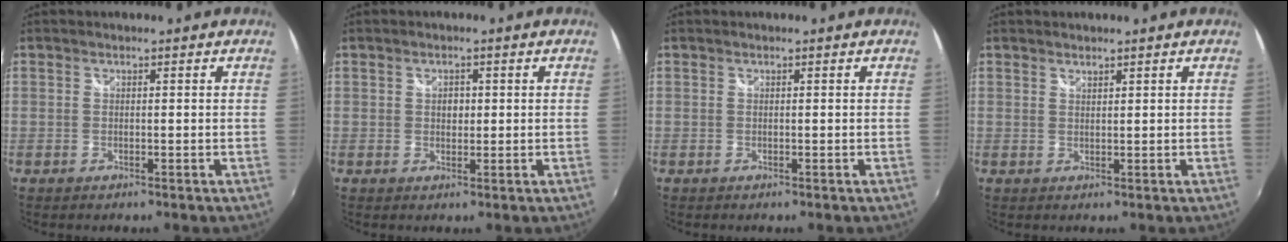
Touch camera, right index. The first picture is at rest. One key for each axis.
{"total": 1.9, "fx": 0.3, "fy": 1.6, "fz": 1.1, "tx": -0.014, "ty": 0.004, "tz": 0.004}
{"total": 0.0}
{"total": 0.9, "fx": 0.9, "fy": 0.2, "fz": 0.2, "tx": -0.003, "ty": 0.000, "tz": 0.016}